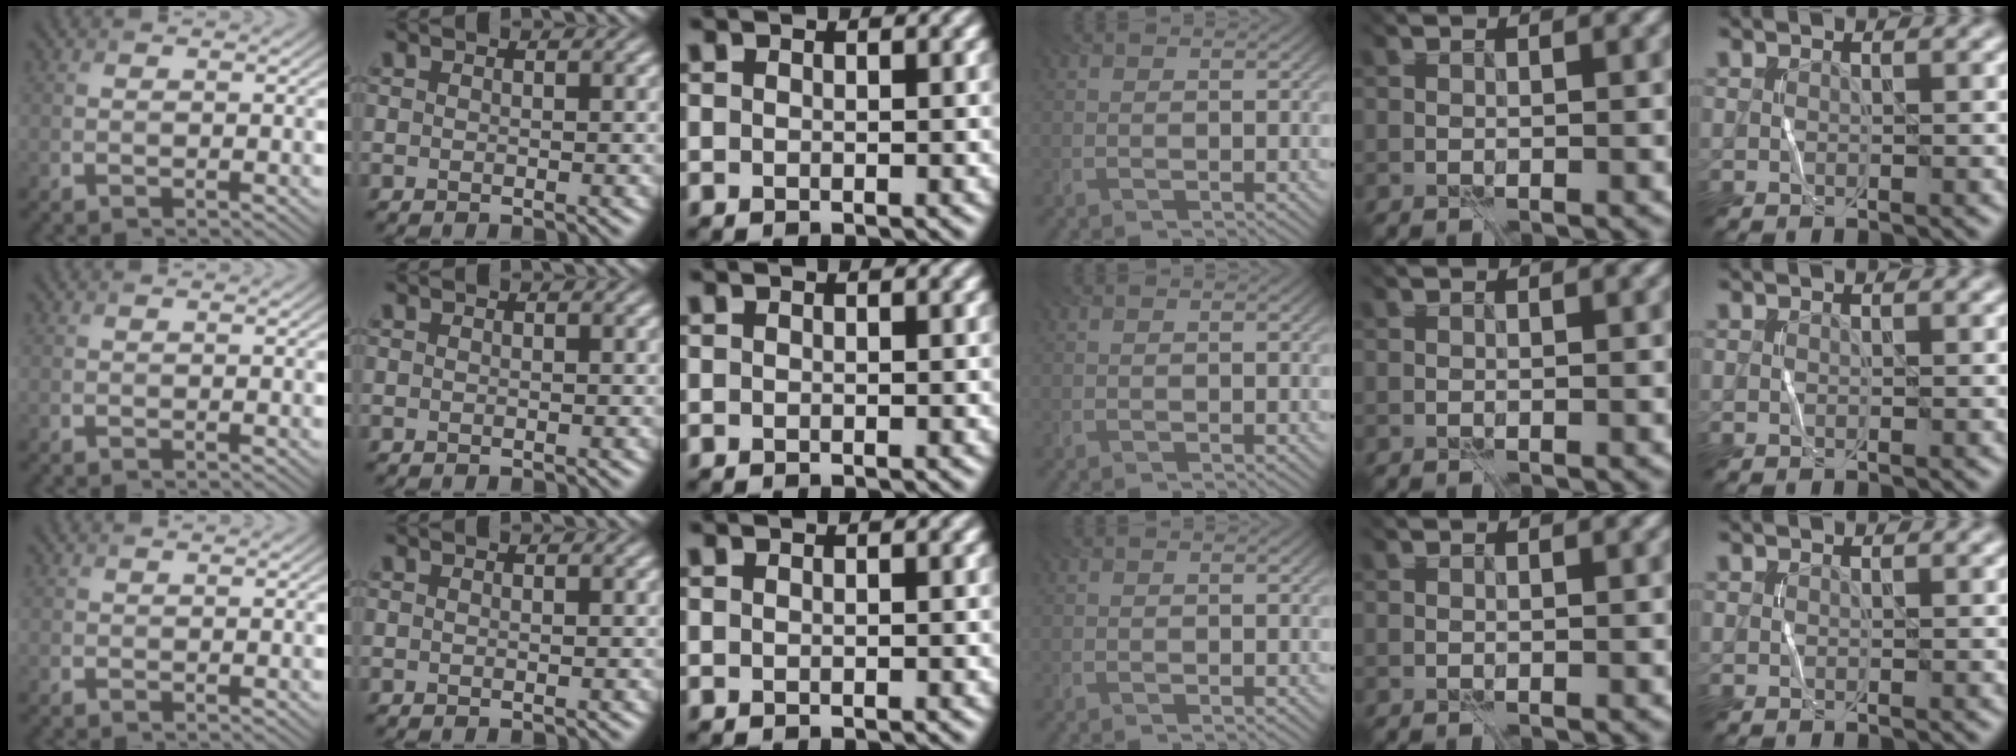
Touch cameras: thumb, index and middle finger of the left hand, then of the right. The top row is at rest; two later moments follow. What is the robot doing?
{"motion": "wrap", "object": "cellophane"}